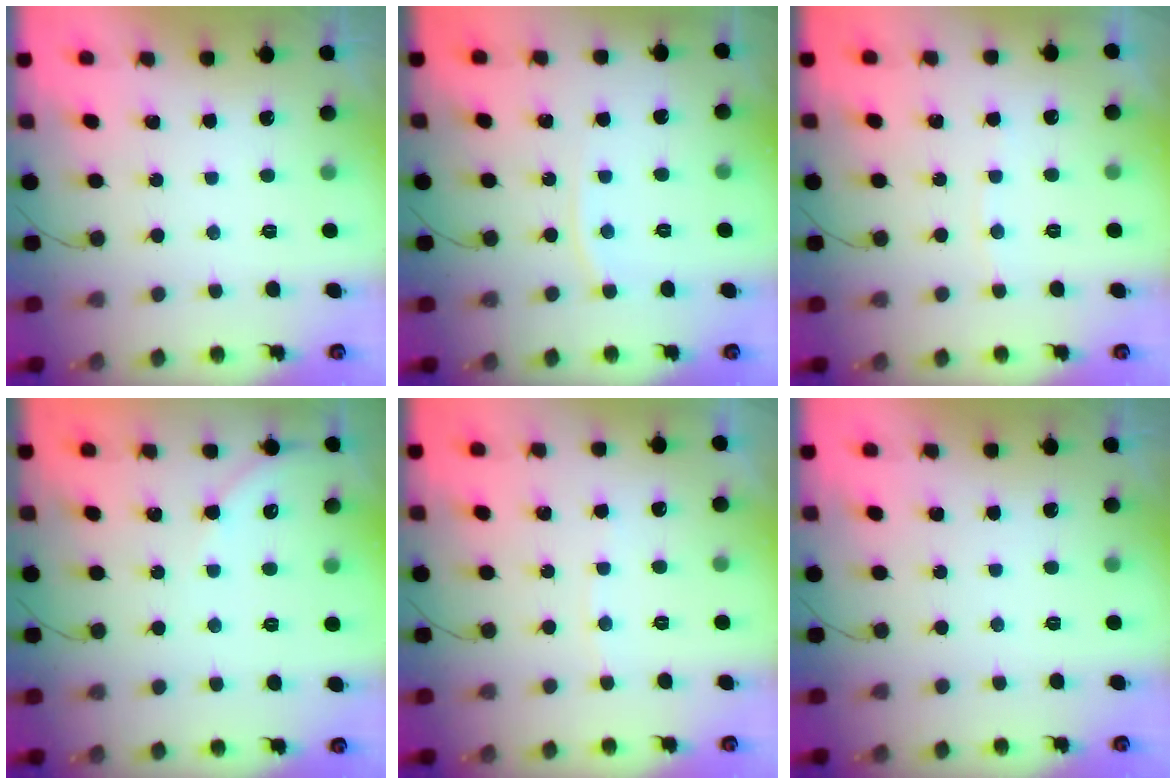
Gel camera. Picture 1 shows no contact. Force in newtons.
{"total": 4.3, "press": 4.3, "slide": 0.5}
{"total": 2.6, "press": 2.6, "slide": 0.4}
{"total": 3.6, "press": 3.5, "slide": 0.6}
{"total": 2.6, "press": 2.6, "slide": 0.4}
{"total": 0.0}